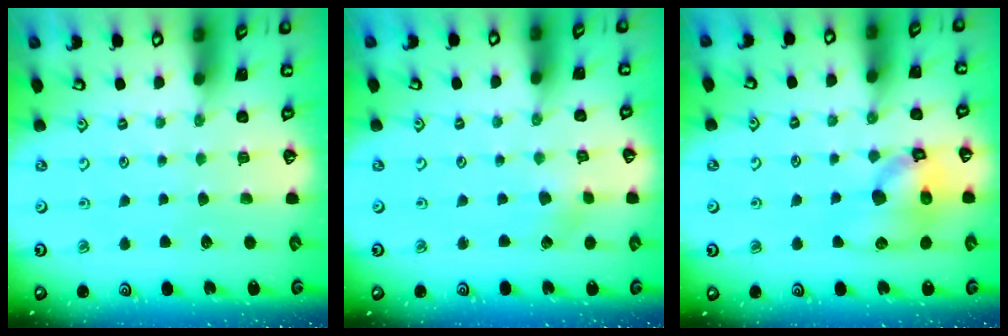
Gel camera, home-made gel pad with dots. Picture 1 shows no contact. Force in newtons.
{"total": 2.3, "press": 2.3, "slide": 0.4}
{"total": 12.3, "press": 12.2, "slide": 1.7}